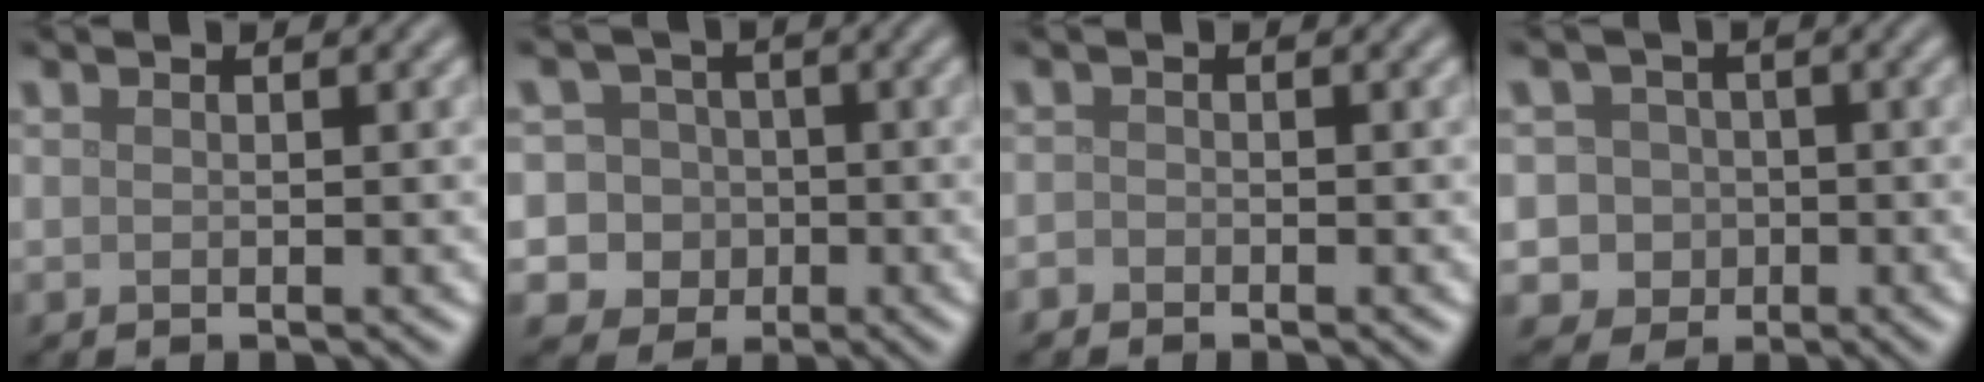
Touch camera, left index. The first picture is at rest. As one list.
[{"total": 7.5, "force": [-1.0, 7.1, 1.9], "torque": [-0.022, 0.016, -0.051]}, {"total": 0.7, "force": [-0.6, 0.3, 0.0], "torque": [0.002, -0.003, -0.012]}, {"total": 4.6, "force": [-0.7, 4.4, 1.0], "torque": [0.008, 0.019, -0.033]}]